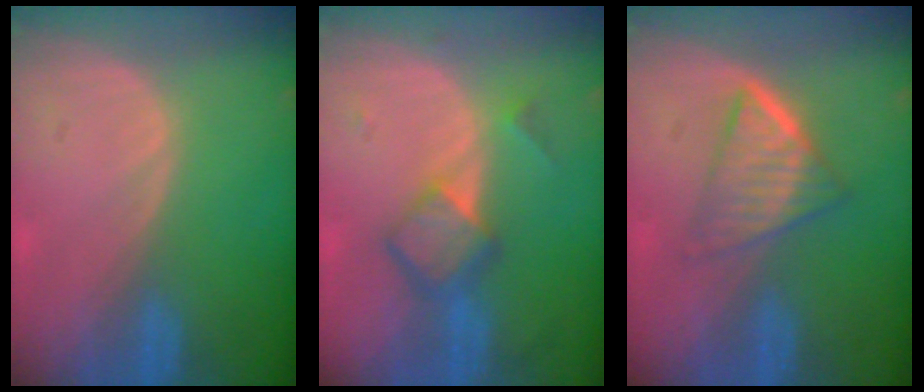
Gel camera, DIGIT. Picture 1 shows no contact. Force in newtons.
{"total": 6.0, "press": 5.1, "slide": 3.1}
{"total": 6.6, "press": 5.5, "slide": 3.6}